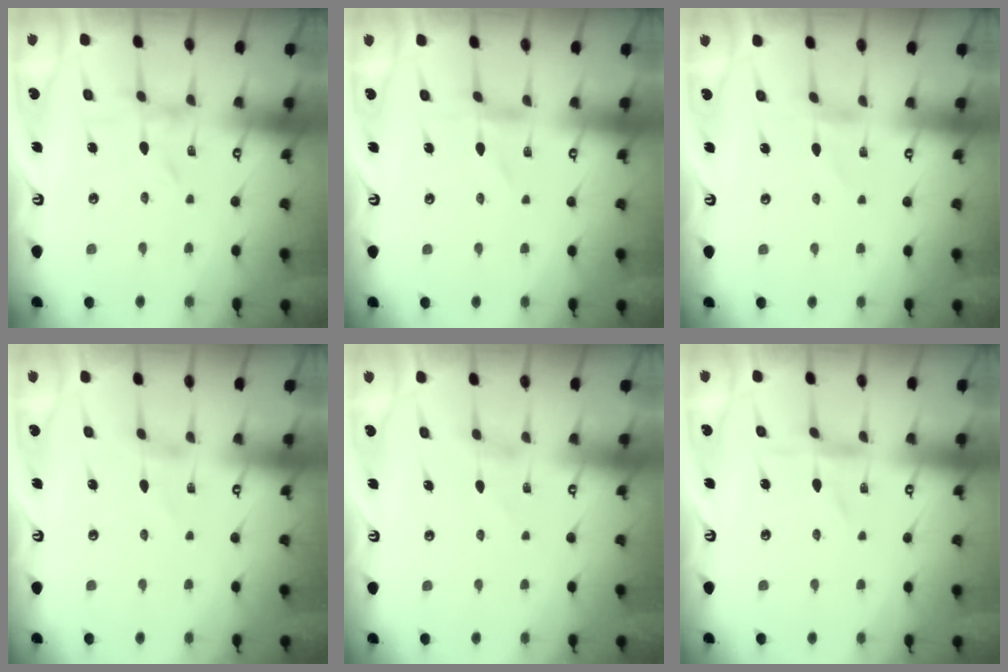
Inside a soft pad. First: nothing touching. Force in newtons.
{"total": 0.6, "press": 0.6, "slide": 0.1}
{"total": 0.0}
{"total": 0.0}
{"total": 0.0}
{"total": 0.0}